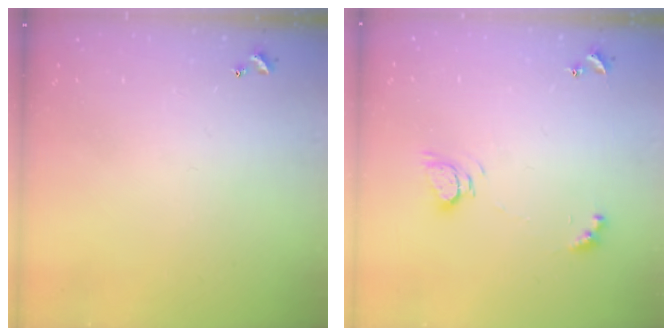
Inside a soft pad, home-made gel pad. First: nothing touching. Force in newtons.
{"total": 5.9, "press": 5.9, "slide": 0.5}